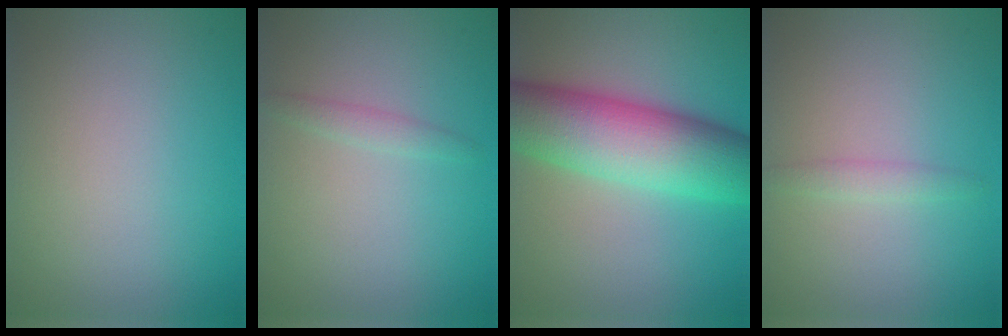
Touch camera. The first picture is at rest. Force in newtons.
{"total": 1.2, "press": 1.2, "slide": 0.0}
{"total": 11.0, "press": 11.0, "slide": 0.1}
{"total": 1.3, "press": 1.3, "slide": 0.0}